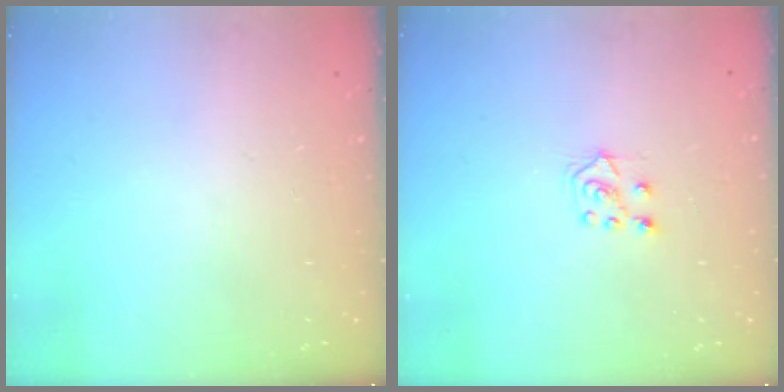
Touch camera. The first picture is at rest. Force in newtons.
{"total": 6.0, "press": 6.0, "slide": 0.4}